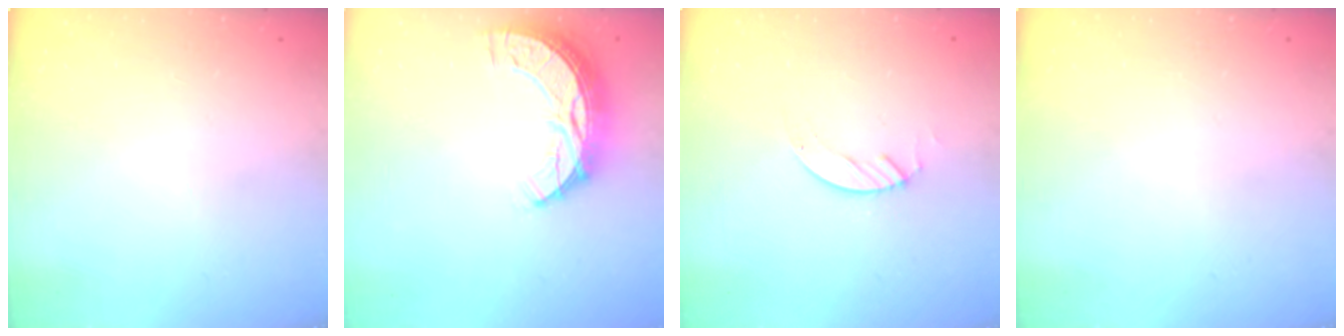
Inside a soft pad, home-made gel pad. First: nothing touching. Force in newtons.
{"total": 10.4, "press": 10.3, "slide": 0.9}
{"total": 2.1, "press": 2.1, "slide": 0.2}
{"total": 0.0}